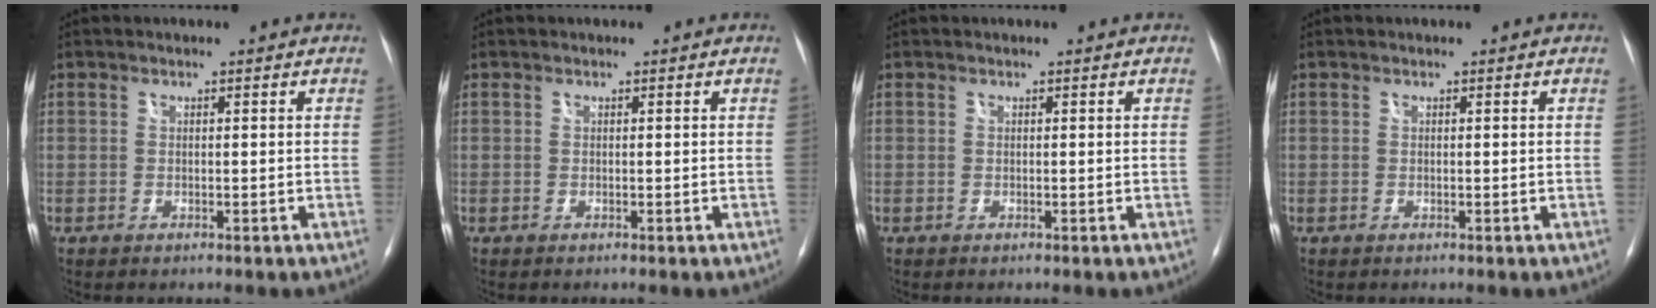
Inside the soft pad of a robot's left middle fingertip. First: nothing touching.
{"total": 0.0}
{"total": 0.0}
{"total": 0.0}